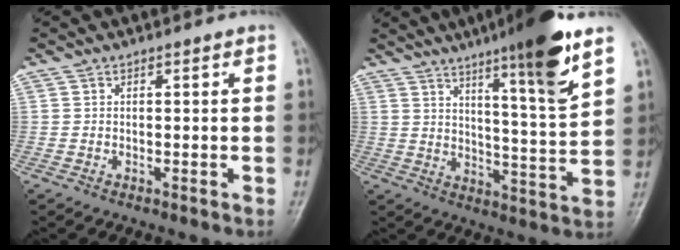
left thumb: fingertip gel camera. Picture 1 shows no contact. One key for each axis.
{"total": 15.4, "fx": 9.3, "fy": 1.3, "fz": 12.2, "tx": -0.176, "ty": -0.053, "tz": 0.142}